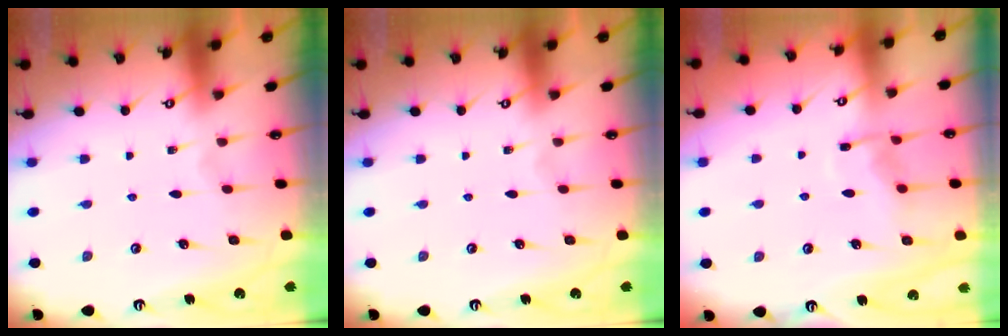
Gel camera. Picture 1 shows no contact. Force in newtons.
{"total": 0.0}
{"total": 6.6, "press": 6.6, "slide": 0.7}